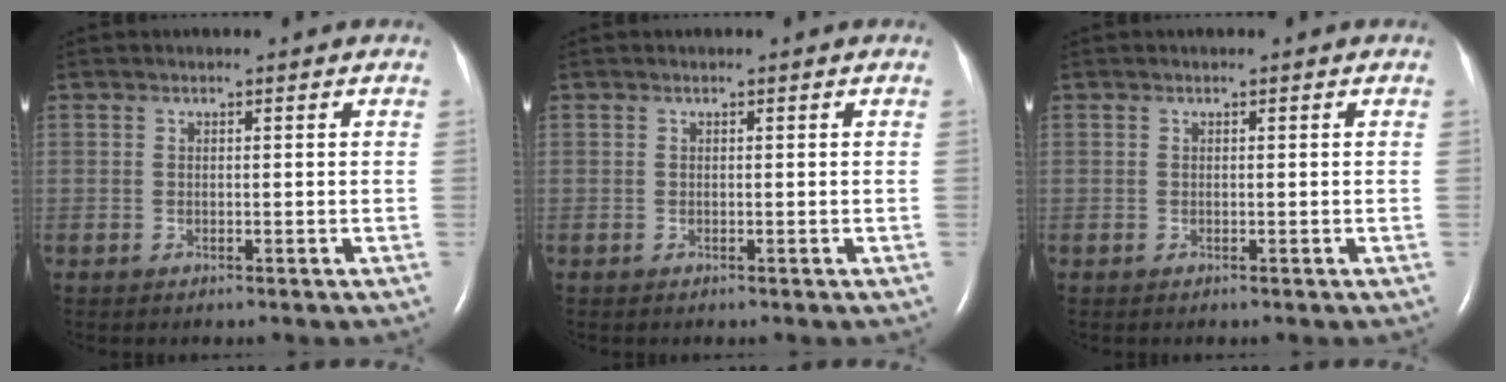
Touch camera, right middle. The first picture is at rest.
{"total": 0.0}
{"total": 0.0}